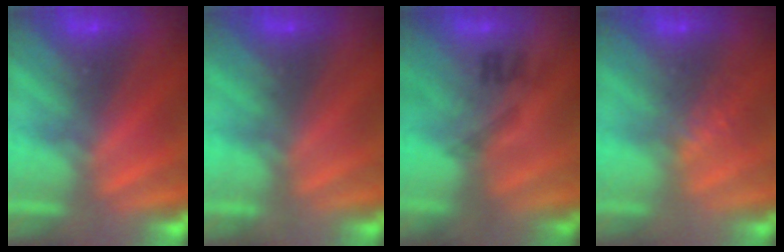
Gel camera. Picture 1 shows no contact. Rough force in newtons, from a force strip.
{"total": 4.7}
{"total": 2.3}
{"total": 1.3}